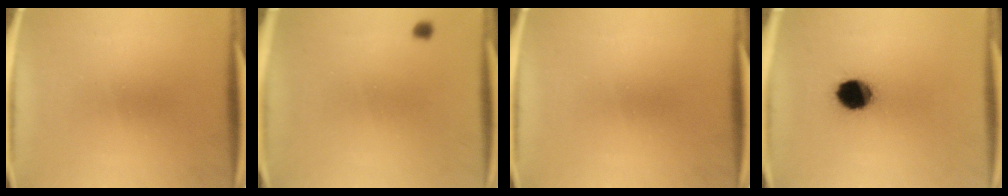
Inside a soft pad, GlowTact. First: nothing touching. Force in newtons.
{"total": 1.0}
{"total": 0.0}
{"total": 10.8}